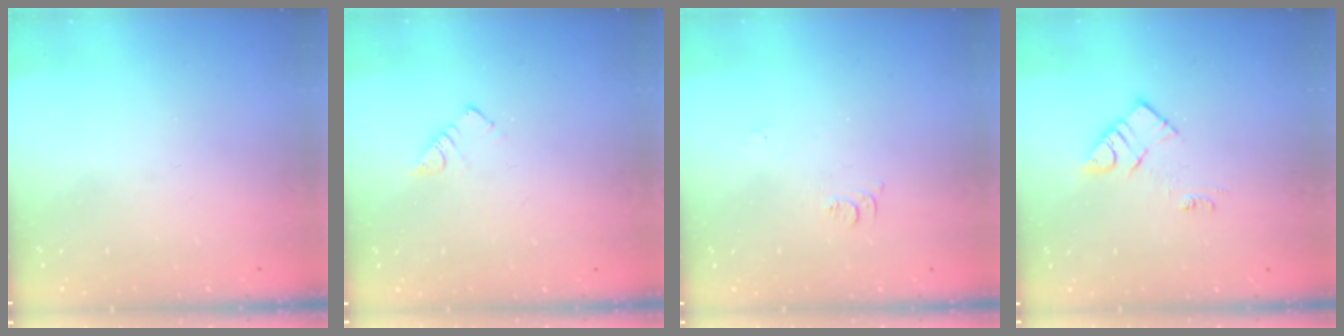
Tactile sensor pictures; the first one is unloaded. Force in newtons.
{"total": 3.6, "press": 3.6, "slide": 0.2}
{"total": 5.2, "press": 5.1, "slide": 0.6}
{"total": 8.7, "press": 8.7, "slide": 0.3}